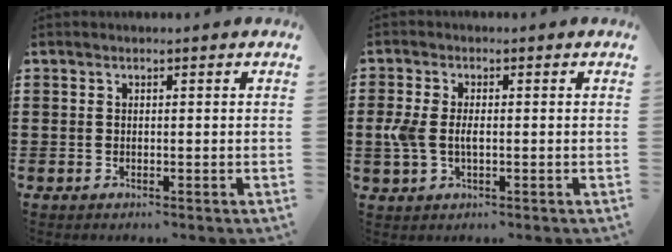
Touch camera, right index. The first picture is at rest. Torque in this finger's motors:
{"motor_torque": [0.91, -0.07, 0.22, 0.09]}